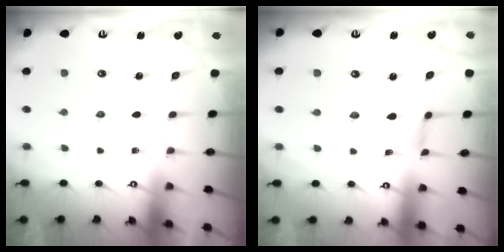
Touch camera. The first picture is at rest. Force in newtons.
{"total": 0.0}